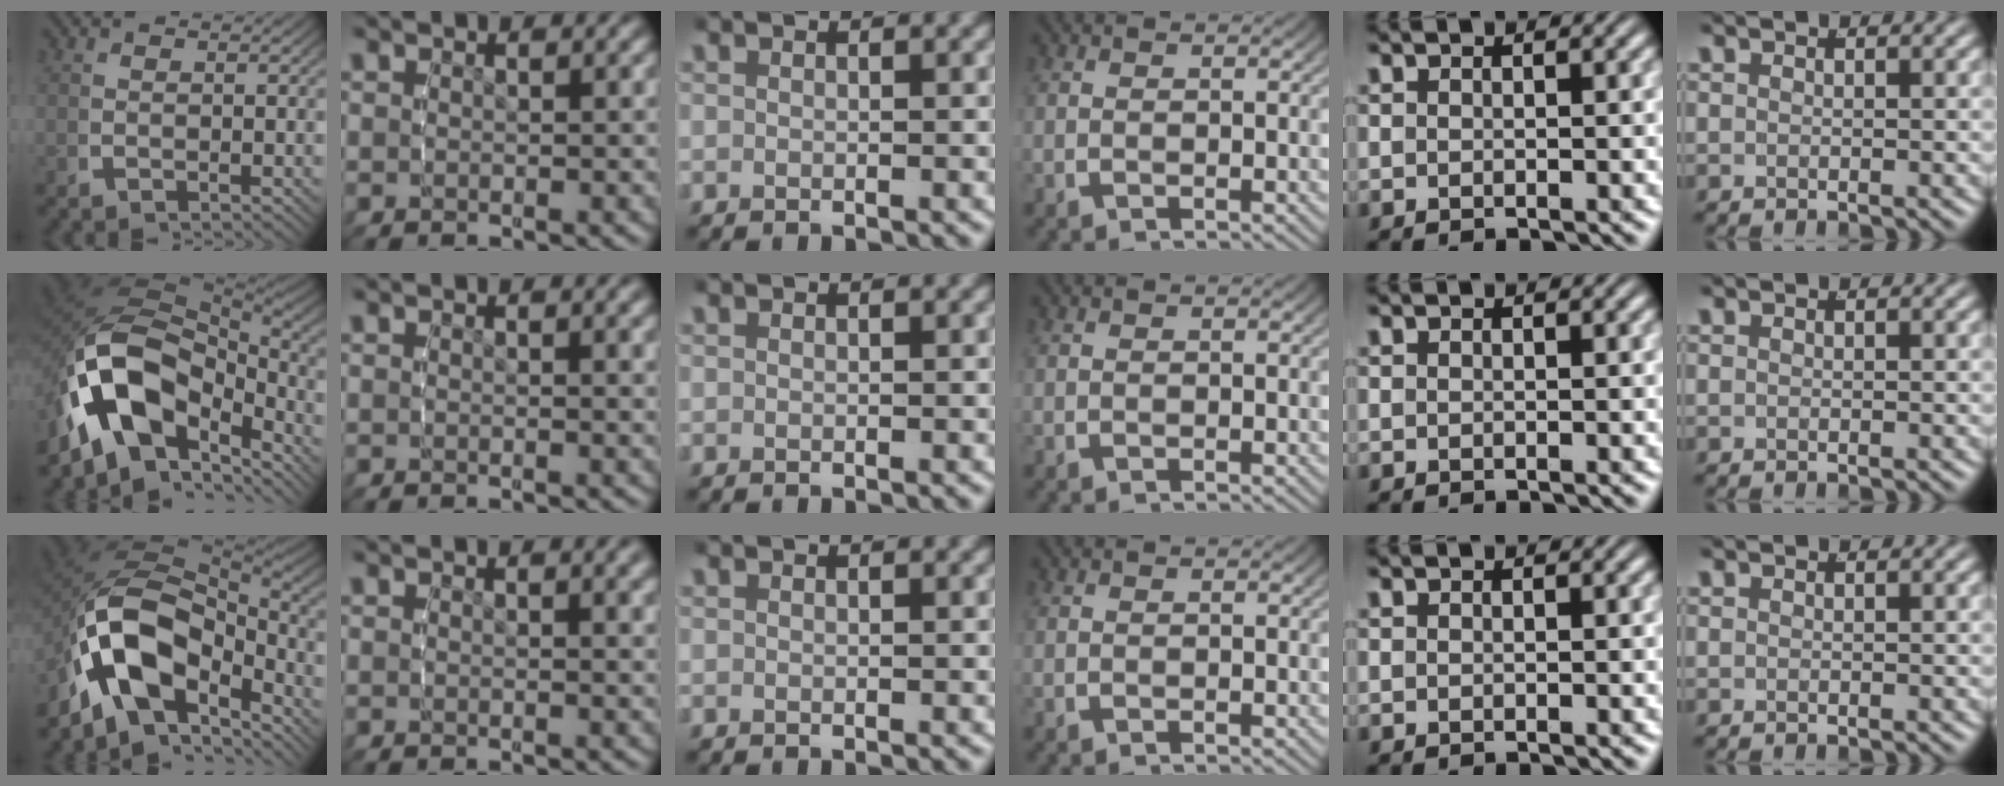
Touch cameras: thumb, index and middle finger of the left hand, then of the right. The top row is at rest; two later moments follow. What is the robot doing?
{"motion": "lift_and_place", "object": "screwdriver"}